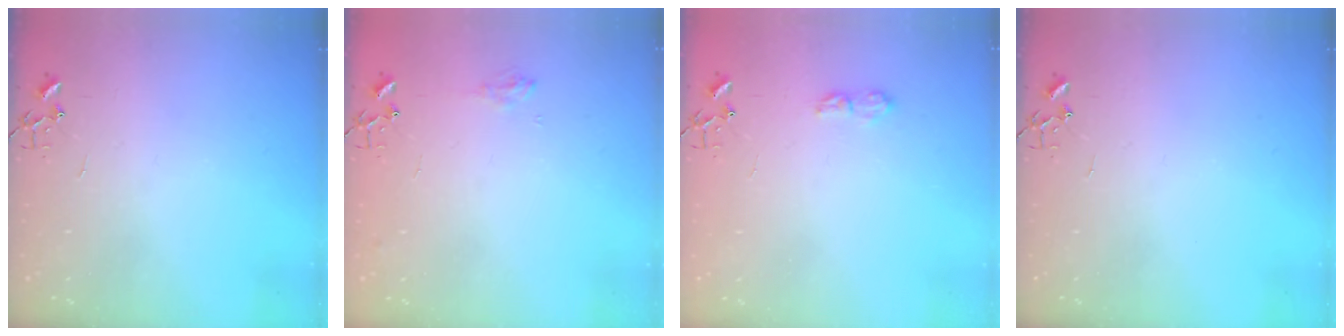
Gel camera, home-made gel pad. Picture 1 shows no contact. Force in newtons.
{"total": 5.8, "press": 5.7, "slide": 0.7}
{"total": 7.0, "press": 7.0, "slide": 0.8}
{"total": 0.0}